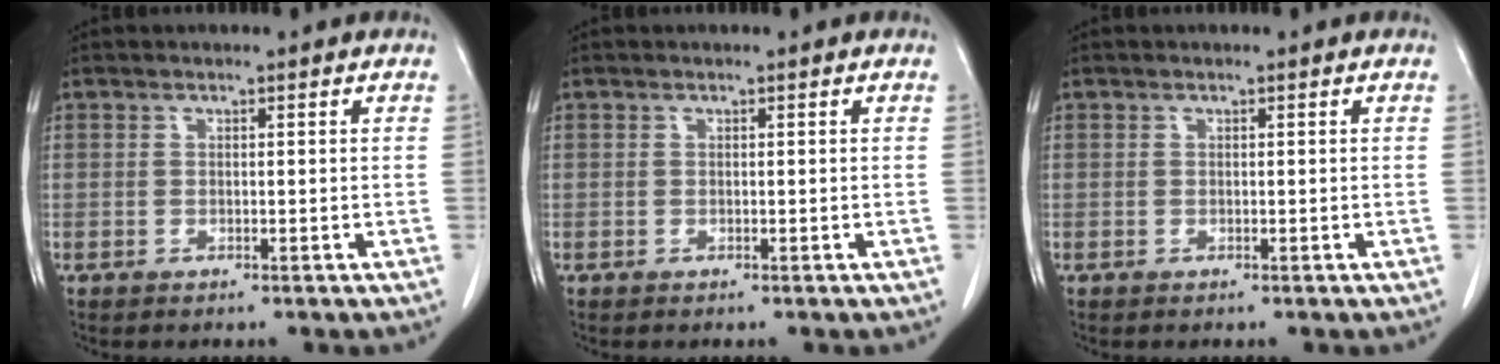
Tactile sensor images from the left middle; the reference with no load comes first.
{"total": 0.0}
{"total": 0.0}